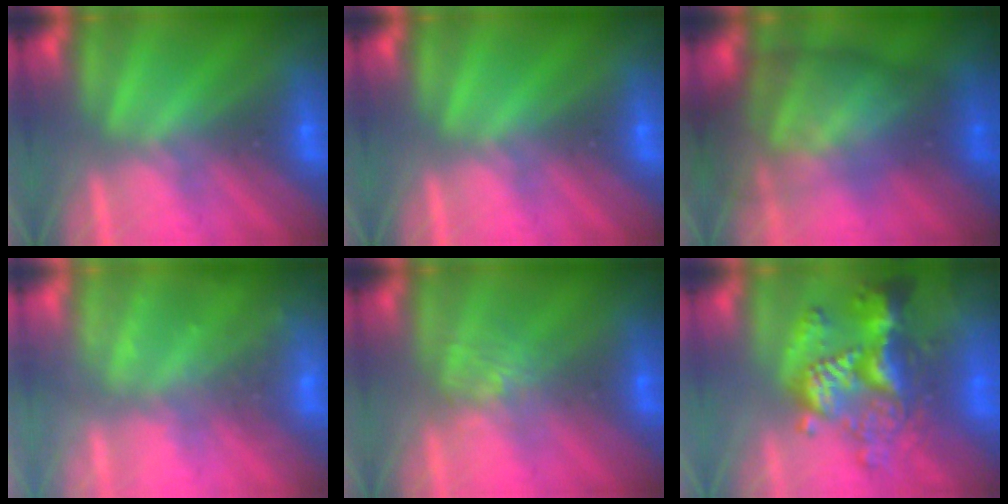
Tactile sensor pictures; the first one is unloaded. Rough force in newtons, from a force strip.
{"total": 0.0}
{"total": 11.6}
{"total": 2.2}
{"total": 2.1}
{"total": 9.0}